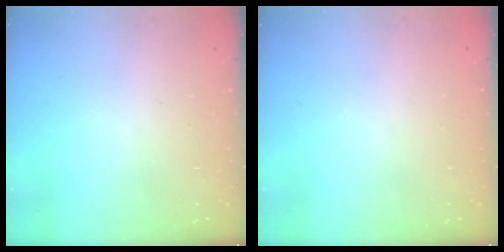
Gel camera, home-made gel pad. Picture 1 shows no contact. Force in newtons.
{"total": 0.0}